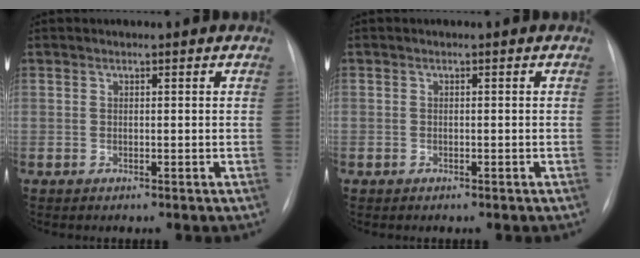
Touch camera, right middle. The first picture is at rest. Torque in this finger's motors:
{"motor_torque": [1.09, -1.05, -0.40, -0.21]}